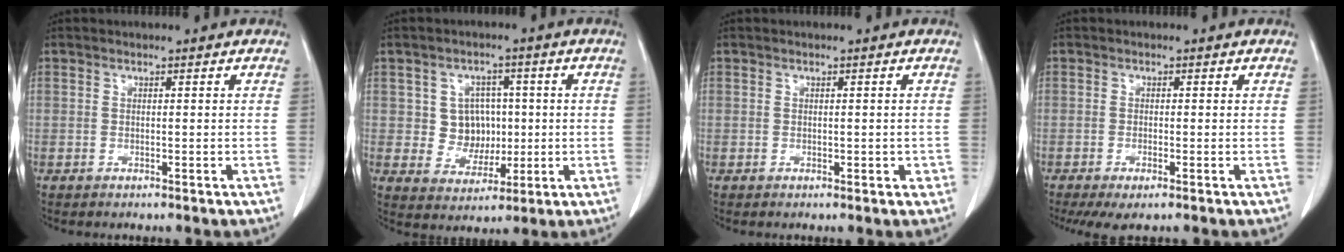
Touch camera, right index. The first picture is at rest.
{"total": 6.2, "force": [0.6, 5.6, 2.6], "torque": [-0.037, 0.015, 0.020]}
{"total": 1.3, "force": [-0.2, 0.7, 1.0], "torque": [-0.013, 0.002, -0.001]}
{"total": 3.6, "force": [-2.1, 0.7, 2.9], "torque": [-0.047, -0.012, -0.033]}